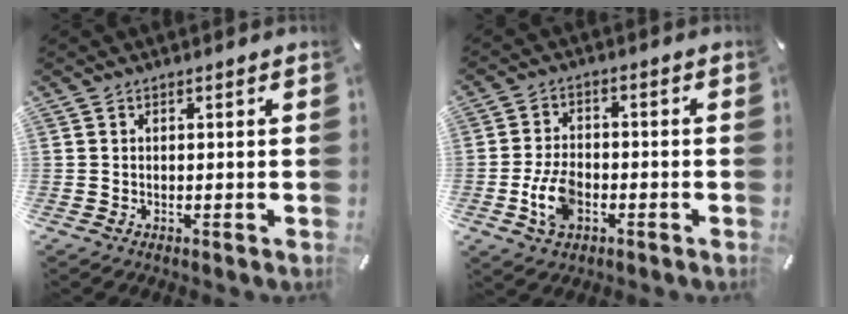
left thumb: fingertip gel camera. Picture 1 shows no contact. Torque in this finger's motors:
{"motor_torque": [0.09, 0.13, 0.13, 0.08, 0.13]}